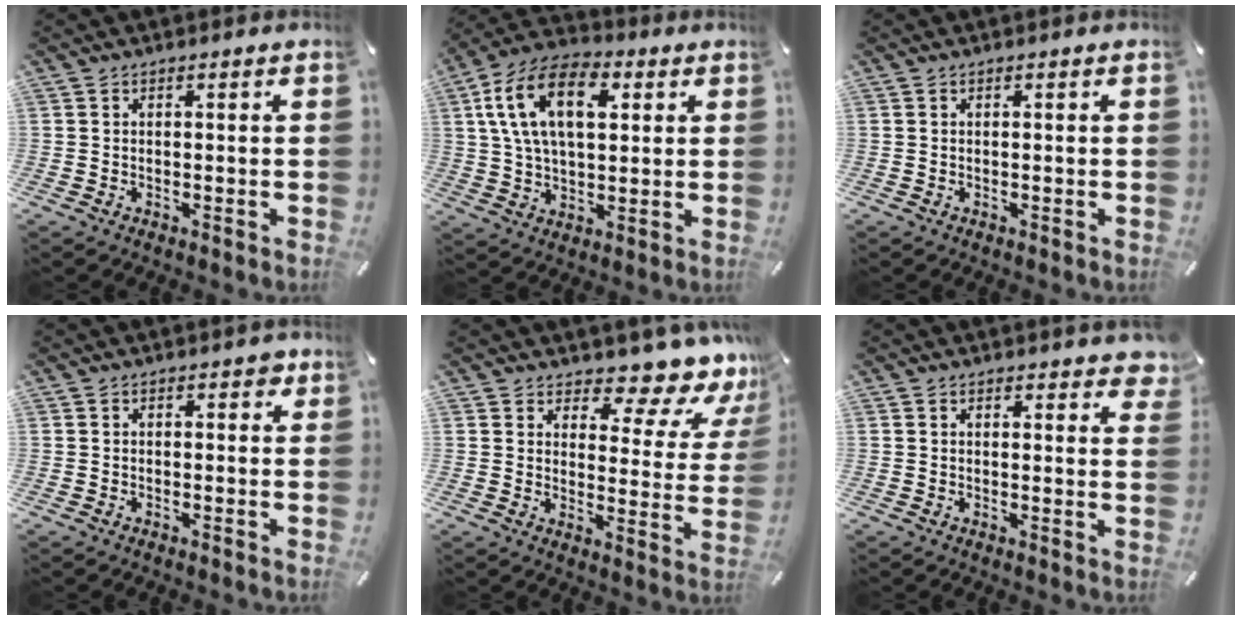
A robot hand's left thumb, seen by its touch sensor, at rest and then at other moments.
{"total": 16.2, "force": [5.3, 9.7, 11.9], "torque": [-0.254, 0.007, 0.089]}
{"total": 0.0}
{"total": 1.6, "force": [0.6, 1.1, 1.0], "torque": [-0.006, 0.001, 0.005]}
{"total": 11.0, "force": [9.4, 3.4, 4.5], "torque": [-0.052, -0.090, 0.159]}
{"total": 2.9, "force": [2.3, 1.3, 1.1], "torque": [-0.004, -0.012, 0.037]}